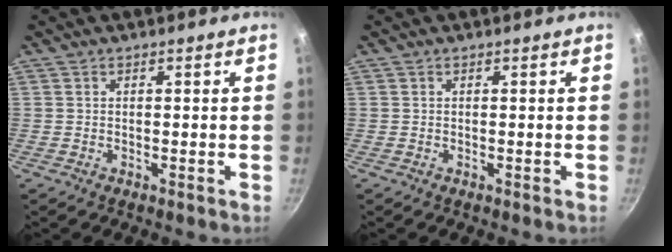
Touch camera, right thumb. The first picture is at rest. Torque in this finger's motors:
{"motor_torque": [-0.04, -0.04, 0.00, 0.00, 0.00]}